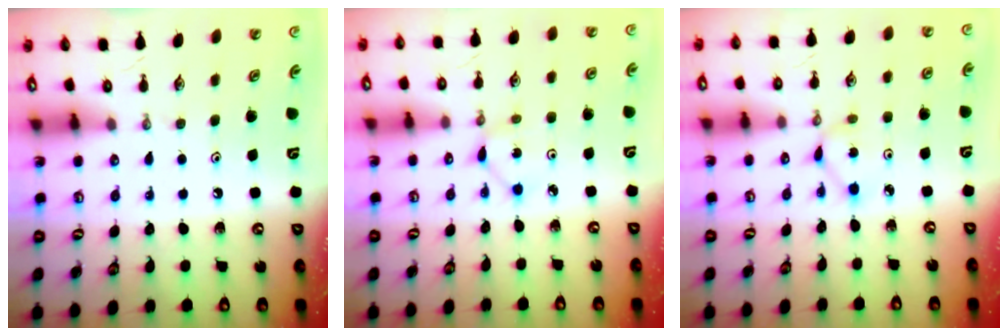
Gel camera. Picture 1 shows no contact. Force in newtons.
{"total": 1.6, "press": 1.5, "slide": 0.2}
{"total": 2.8, "press": 2.8, "slide": 0.3}